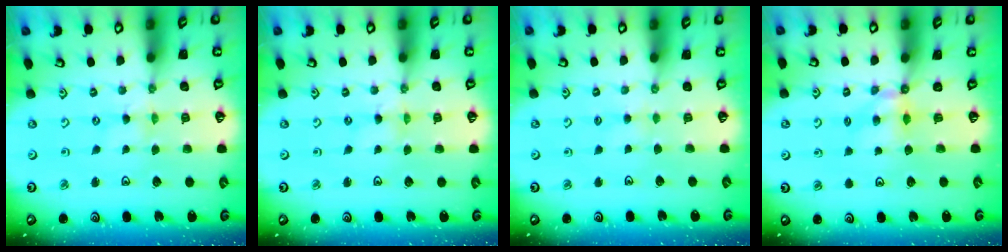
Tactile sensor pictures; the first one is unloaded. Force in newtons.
{"total": 0.0}
{"total": 2.0, "press": 1.9, "slide": 0.4}
{"total": 5.3, "press": 5.2, "slide": 0.6}